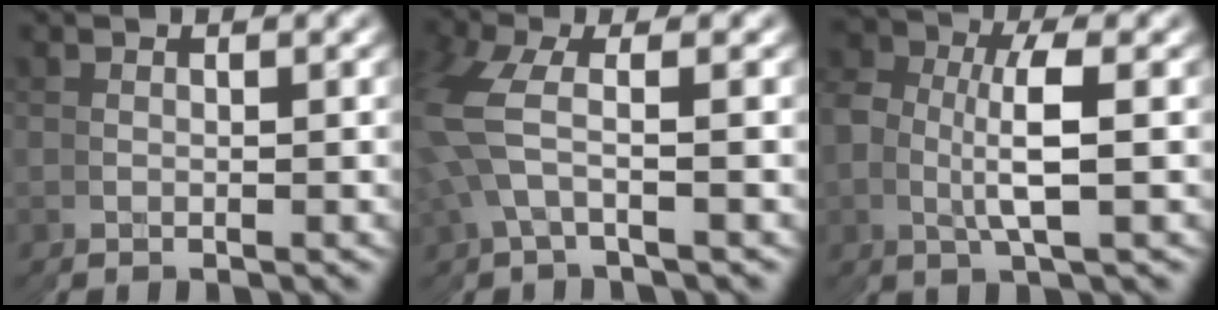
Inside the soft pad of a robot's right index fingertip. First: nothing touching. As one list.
[{"total": 3.7, "force": [1.8, 2.7, 1.7], "torque": [-0.071, 0.009, 0.028]}, {"total": 3.6, "force": [0.6, 1.7, 3.1], "torque": [-0.061, 0.008, 0.005]}]